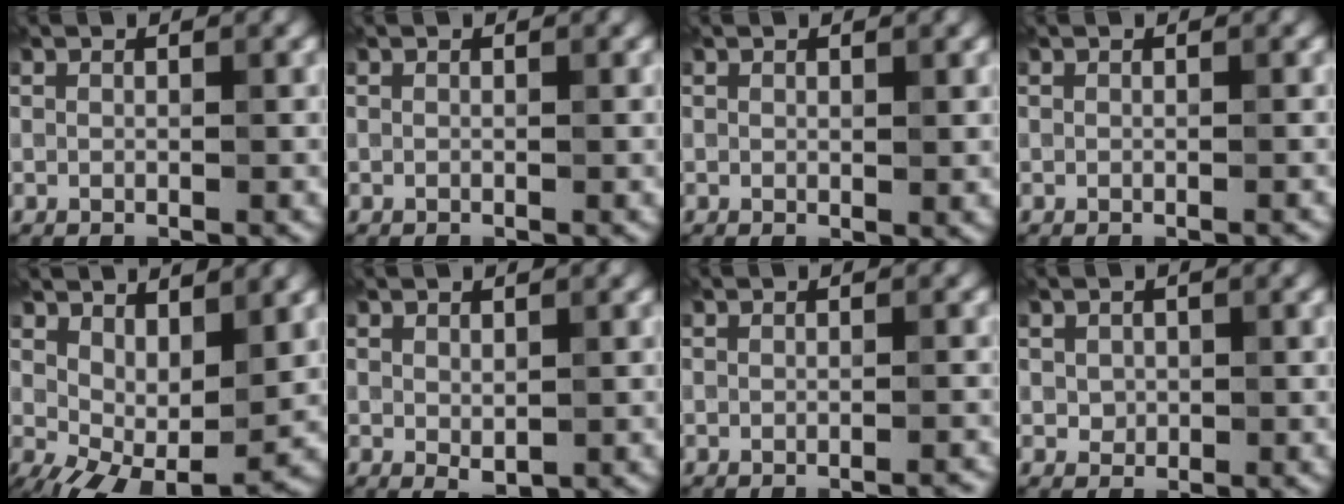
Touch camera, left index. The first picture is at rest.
{"total": 0.0}
{"total": 0.9, "force": [0.4, 0.4, 0.7], "torque": [-0.009, 0.002, 0.009]}
{"total": 0.0}
{"total": 6.6, "force": [0.3, 3.3, 5.8], "torque": [-0.104, -0.004, 0.013]}
{"total": 1.2, "force": [0.2, 0.7, 0.9], "torque": [-0.016, -0.002, 0.011]}
{"total": 0.8, "force": [-0.6, 0.0, 0.5], "torque": [-0.007, 0.004, -0.008]}
{"total": 1.1, "force": [0.3, 1.0, 0.4], "torque": [-0.005, 0.000, 0.005]}